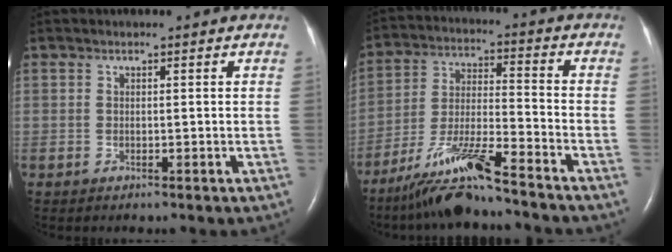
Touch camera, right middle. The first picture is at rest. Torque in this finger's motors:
{"motor_torque": [1.11, -1.03, 0.35, 0.13]}